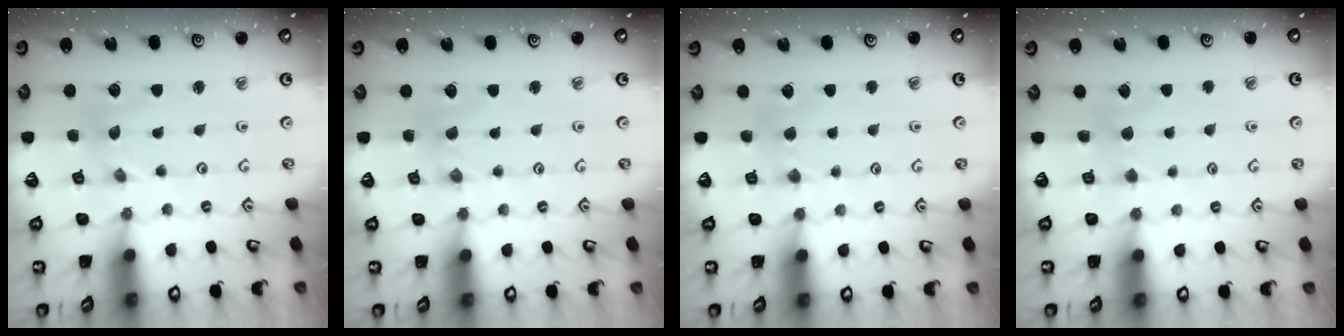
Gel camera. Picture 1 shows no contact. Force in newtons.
{"total": 0.0}
{"total": 3.0, "press": 2.9, "slide": 0.5}
{"total": 3.4, "press": 3.4, "slide": 0.5}